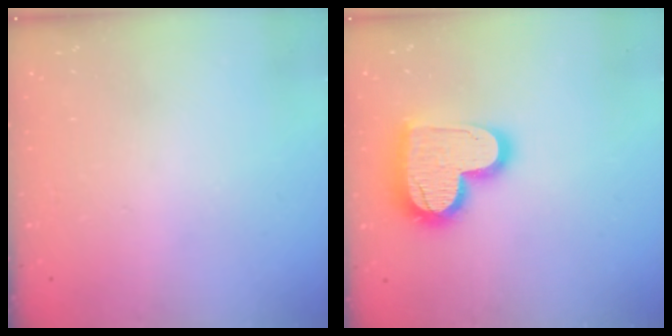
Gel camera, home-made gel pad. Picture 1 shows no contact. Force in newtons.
{"total": 16.9, "press": 16.9, "slide": 1.3}